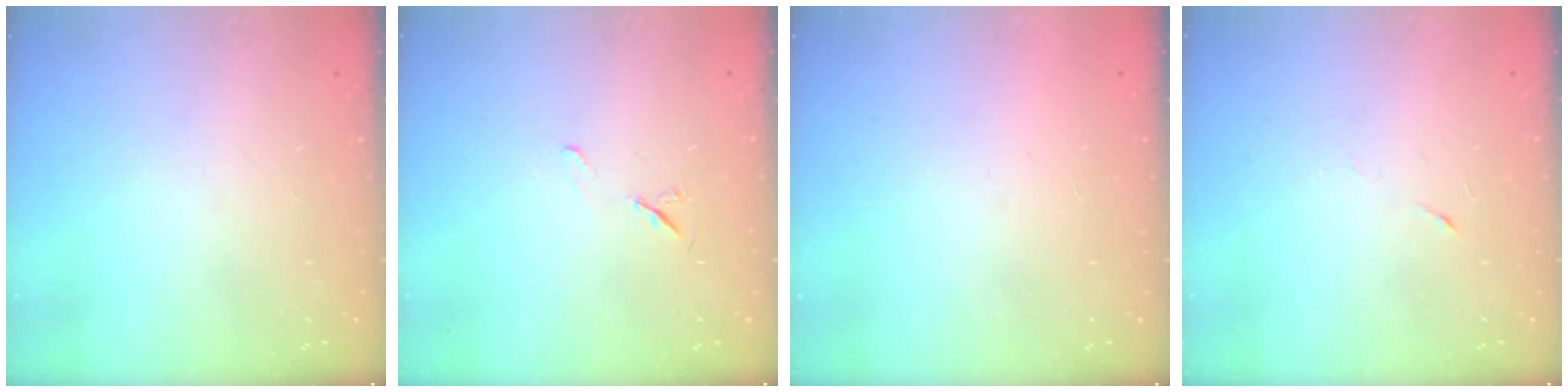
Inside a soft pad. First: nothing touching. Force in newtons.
{"total": 5.7, "press": 5.2, "slide": 2.4}
{"total": 1.5, "press": 1.5, "slide": 0.1}
{"total": 2.9, "press": 2.7, "slide": 1.0}